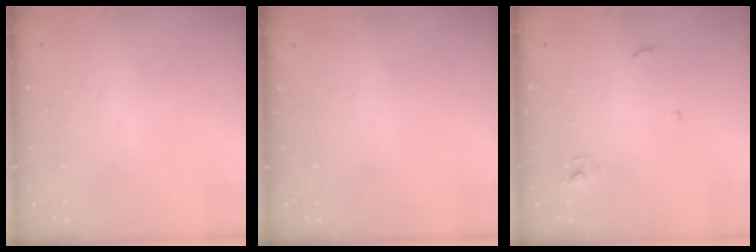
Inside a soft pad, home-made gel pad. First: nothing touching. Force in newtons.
{"total": 0.0}
{"total": 2.9, "press": 2.9, "slide": 0.2}